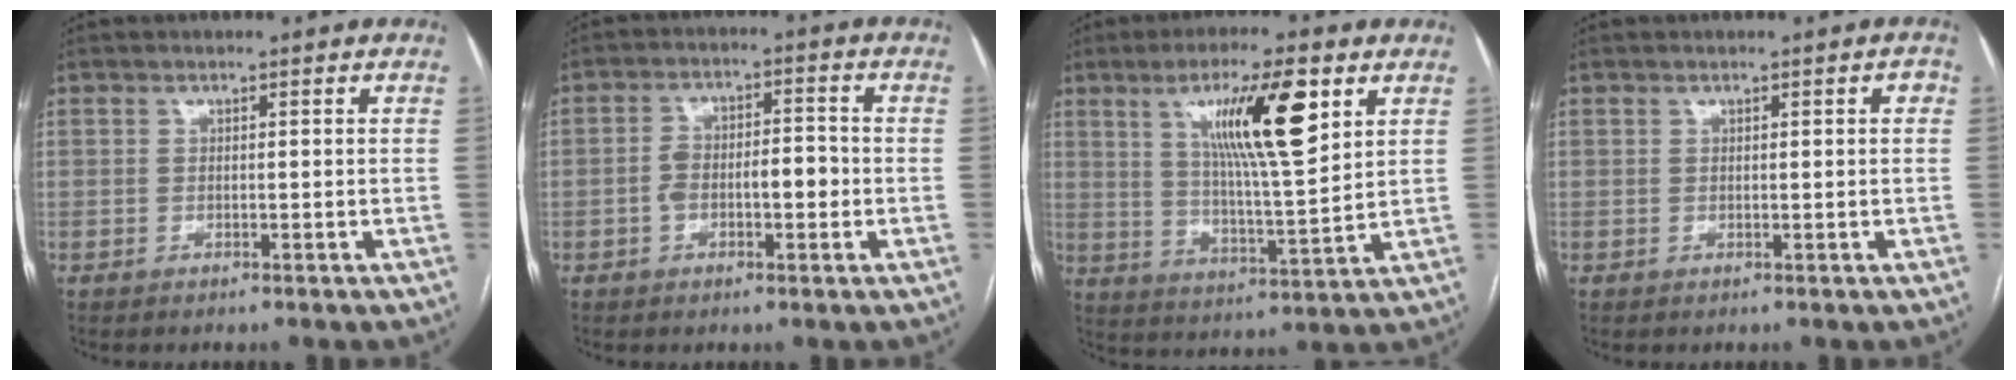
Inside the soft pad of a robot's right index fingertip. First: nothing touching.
{"total": 6.2, "force": [-1.3, 2.7, 5.4], "torque": [-0.099, 0.024, -0.021]}
{"total": 13.7, "force": [6.0, 1.5, 12.2], "torque": [-0.213, 0.002, 0.103]}
{"total": 1.2, "force": [0.3, 0.3, 1.1], "torque": [-0.011, 0.008, 0.004]}